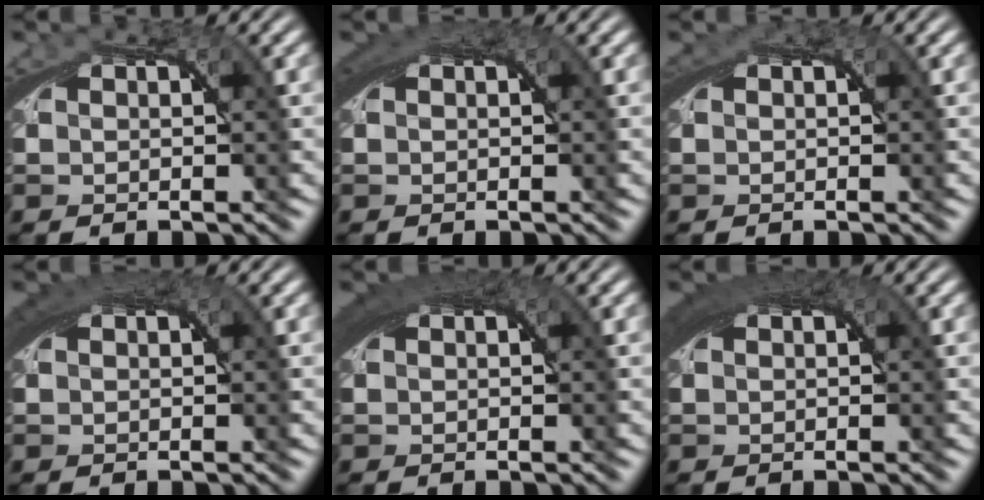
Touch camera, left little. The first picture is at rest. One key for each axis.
{"total": 2.6, "fx": 1.3, "fy": 0.9, "fz": 2.0, "tx": -0.031, "ty": 0.011, "tz": 0.017}
{"total": 1.2, "fx": 0.6, "fy": 0.7, "fz": 0.9, "tx": -0.012, "ty": 0.005, "tz": 0.007}
{"total": 3.0, "fx": 1.5, "fy": 1.0, "fz": 2.5, "tx": -0.036, "ty": 0.012, "tz": 0.019}
{"total": 3.9, "fx": 1.6, "fy": 1.4, "fz": 3.2, "tx": -0.045, "ty": 0.013, "tz": 0.022}
{"total": 4.0, "fx": 1.8, "fy": 1.4, "fz": 3.3, "tx": -0.046, "ty": 0.014, "tz": 0.023}